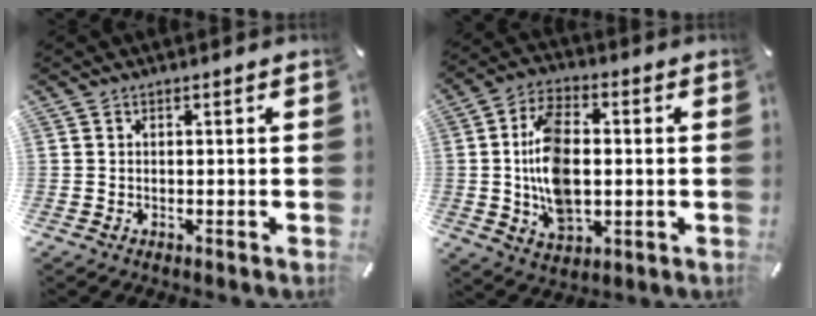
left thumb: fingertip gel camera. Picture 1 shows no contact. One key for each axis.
{"total": 14.3, "fx": -0.3, "fy": 8.8, "fz": 11.2, "tx": -0.225, "ty": 0.001, "tz": -0.004}